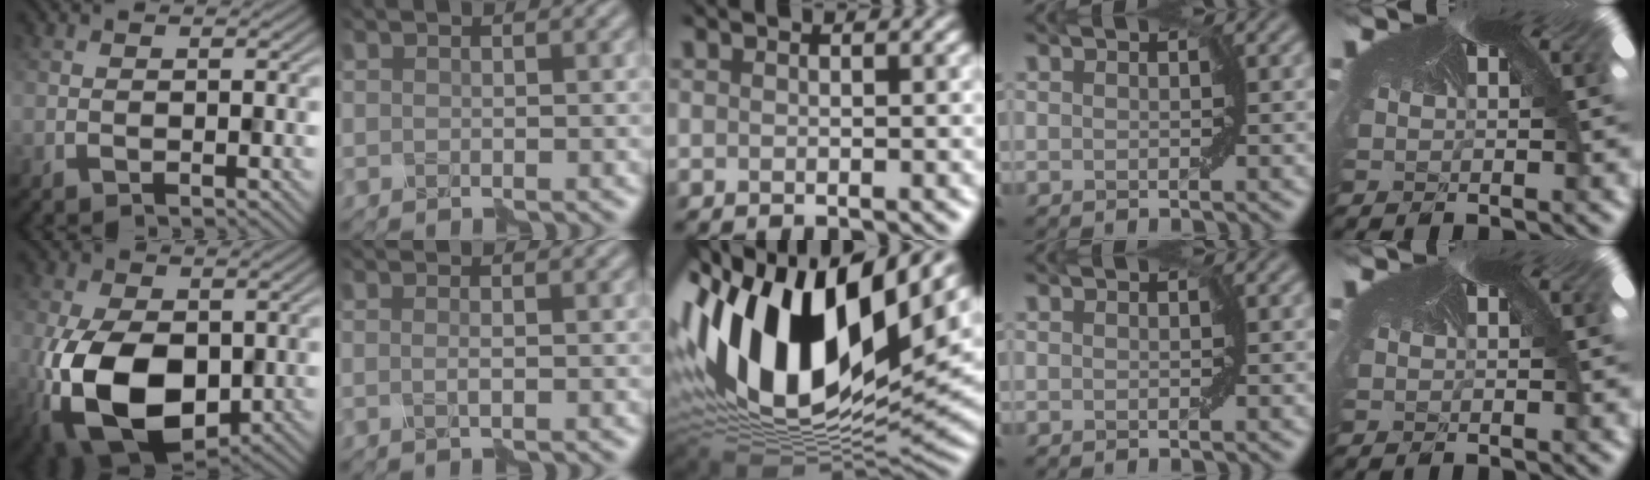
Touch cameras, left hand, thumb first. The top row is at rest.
{"thumb": {"total": 14.1, "force": [-3.5, 8.5, 10.7], "torque": [-0.234, -0.033, -0.054]}, "index": {"total": 0.8, "force": [-0.3, 0.0, 0.7], "torque": [-0.015, -0.001, -0.006]}, "middle": {"total": 18.0, "force": [4.1, 9.6, 14.6], "torque": [-0.294, 0.014, 0.065]}}